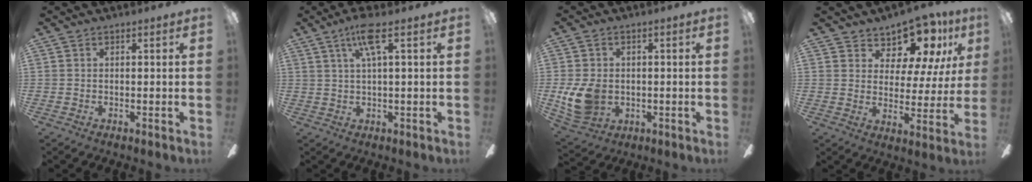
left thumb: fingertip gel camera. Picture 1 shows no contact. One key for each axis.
{"total": 7.4, "fx": 3.2, "fy": 1.4, "fz": 6.5, "tx": -0.119, "ty": 0.001, "tz": 0.050}
{"total": 9.6, "fx": -1.2, "fy": 7.5, "fz": 5.9, "tx": -0.125, "ty": 0.008, "tz": -0.019}
{"total": 12.1, "fx": 9.6, "fy": 5.4, "fz": 5.0, "tx": -0.087, "ty": -0.071, "tz": 0.174}